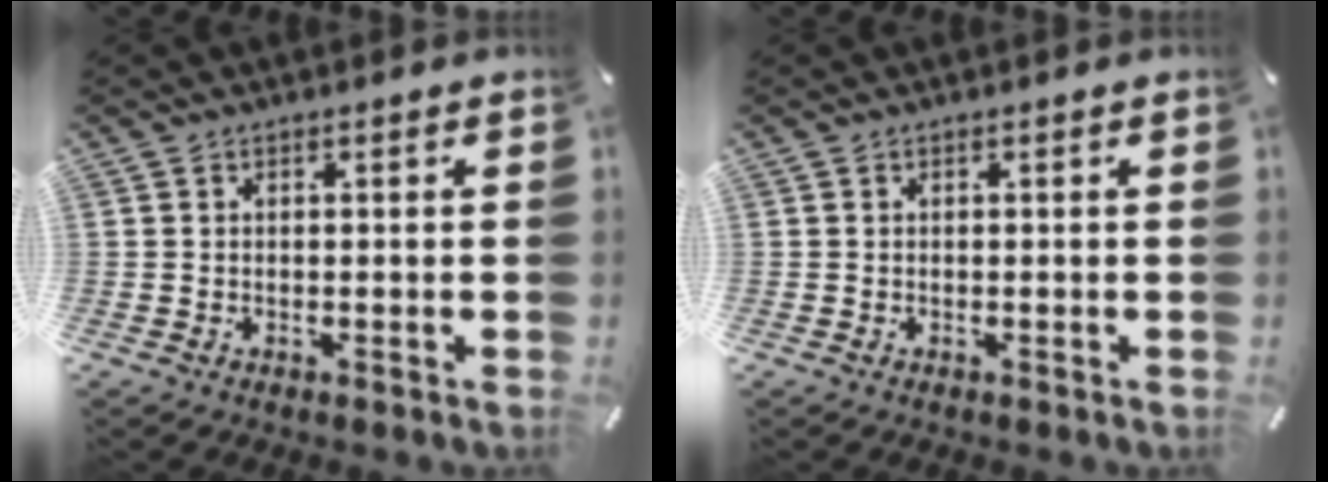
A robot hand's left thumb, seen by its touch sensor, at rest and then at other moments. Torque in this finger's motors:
{"motor_torque": [0.08, 0.04, -0.04, 0.11, 0.00]}